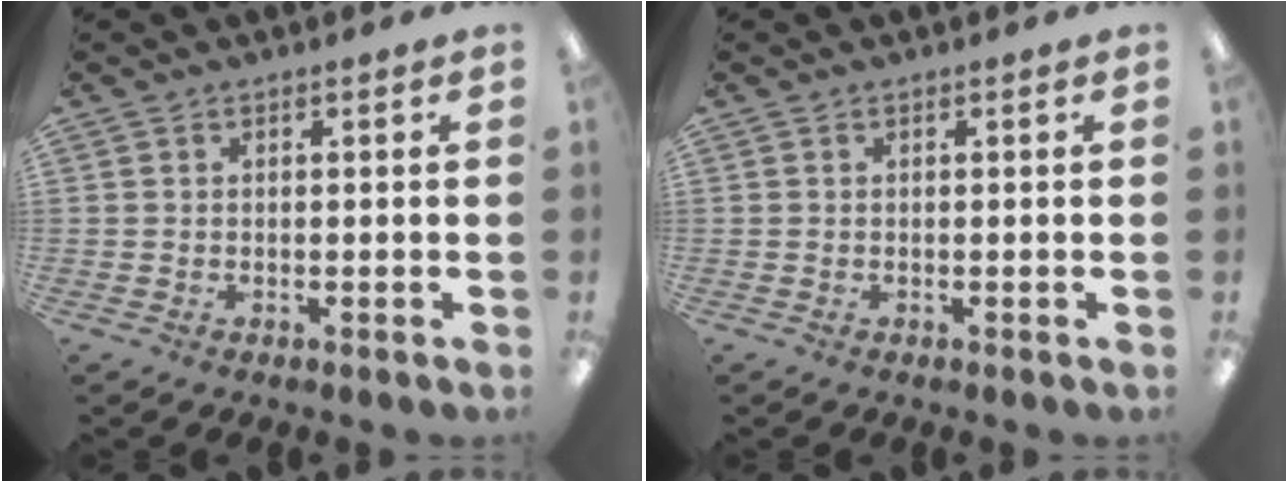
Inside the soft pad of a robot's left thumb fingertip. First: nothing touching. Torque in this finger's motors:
{"motor_torque": [0.00, 0.00, 0.00, 0.00, 0.00]}